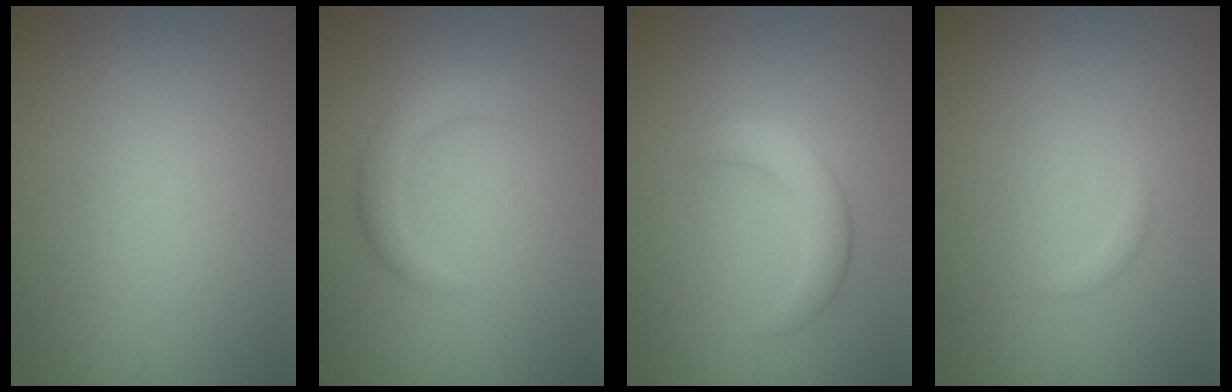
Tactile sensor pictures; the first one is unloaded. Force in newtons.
{"total": 2.4, "press": 2.4, "slide": 0.1}
{"total": 2.9, "press": 2.9, "slide": 0.2}
{"total": 0.6, "press": 0.6, "slide": 0.0}